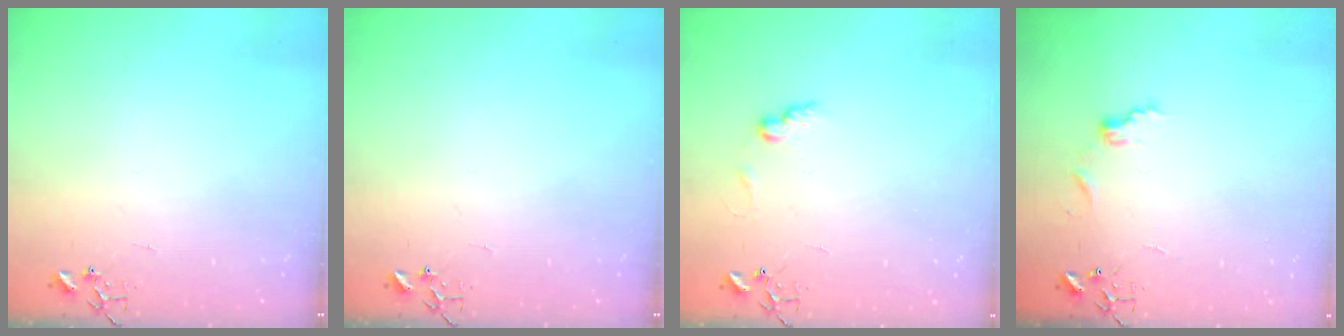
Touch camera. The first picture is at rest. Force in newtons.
{"total": 0.0}
{"total": 7.2, "press": 7.2, "slide": 0.2}
{"total": 6.4, "press": 6.4, "slide": 0.7}